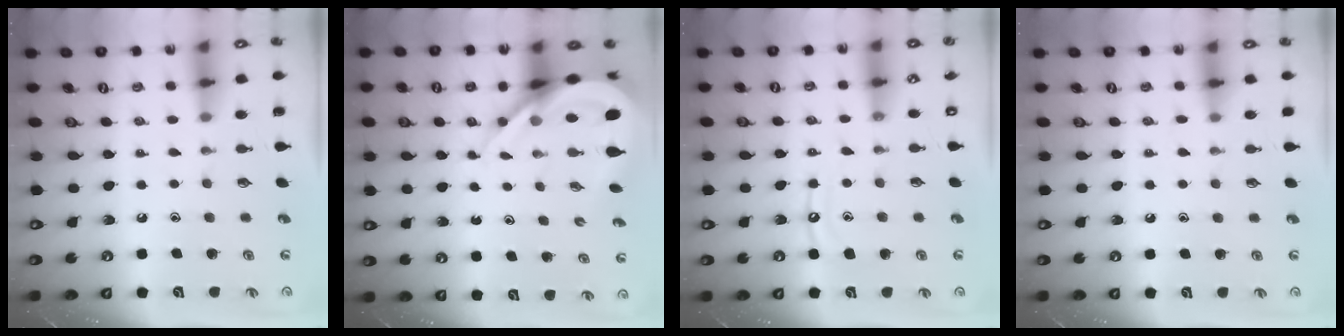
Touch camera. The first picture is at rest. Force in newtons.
{"total": 11.1, "press": 11.0, "slide": 1.4}
{"total": 6.8, "press": 6.7, "slide": 0.6}
{"total": 4.7, "press": 4.7, "slide": 0.7}